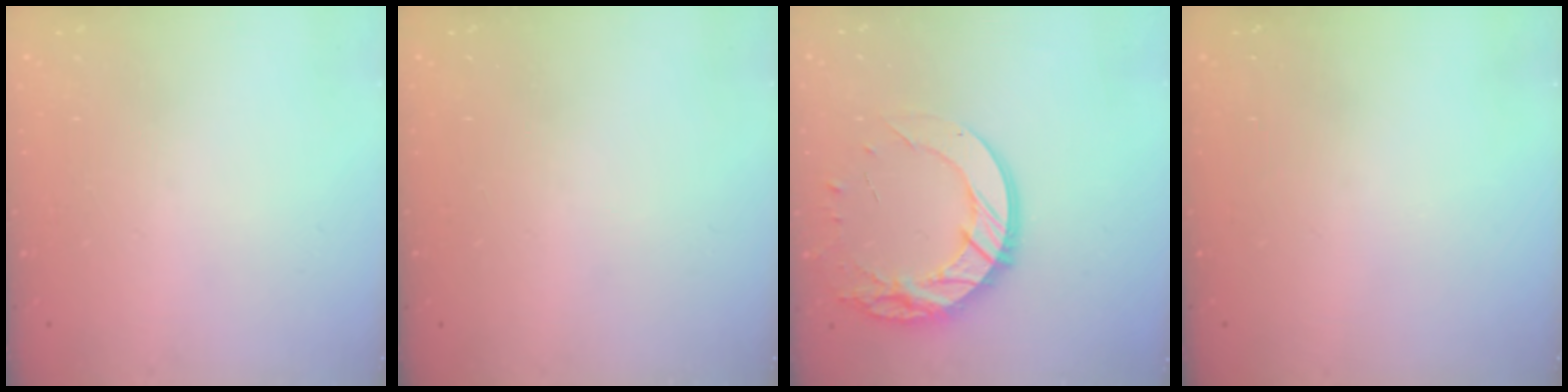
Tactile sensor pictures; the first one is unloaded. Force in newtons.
{"total": 0.0}
{"total": 16.5, "press": 16.5, "slide": 1.4}
{"total": 0.0}